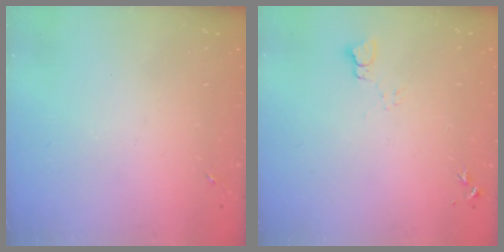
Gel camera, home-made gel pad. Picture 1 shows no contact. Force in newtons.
{"total": 3.7, "press": 3.7, "slide": 0.4}